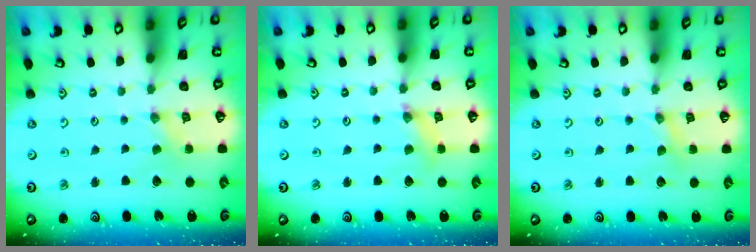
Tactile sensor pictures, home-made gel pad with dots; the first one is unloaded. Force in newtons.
{"total": 2.8, "press": 2.8, "slide": 0.4}
{"total": 0.8, "press": 0.8, "slide": 0.2}